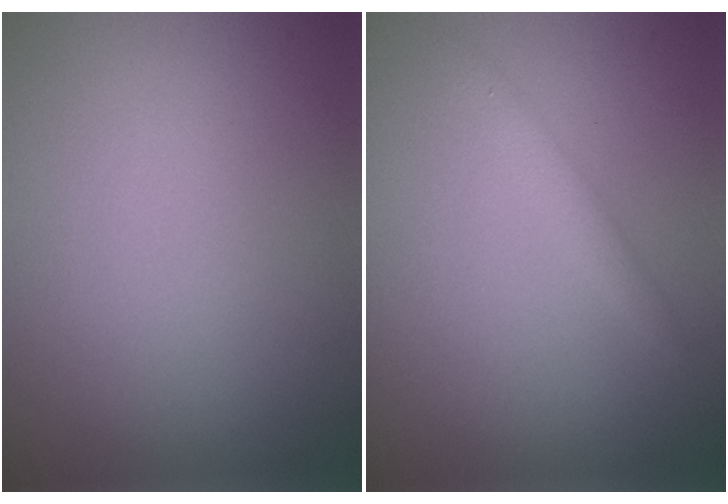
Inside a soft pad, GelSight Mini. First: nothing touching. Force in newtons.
{"total": 1.5, "press": 1.4, "slide": 0.1}